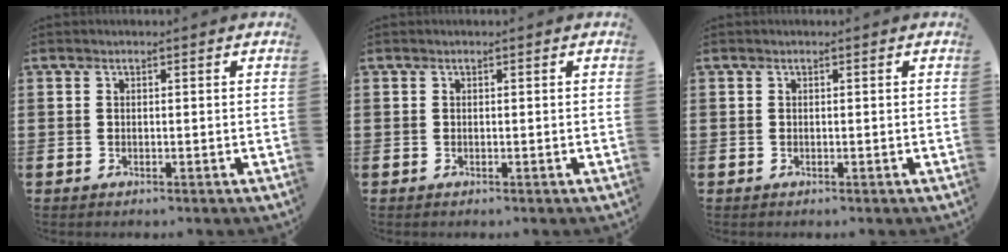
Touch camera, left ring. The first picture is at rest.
{"total": 0.0}
{"total": 0.0}